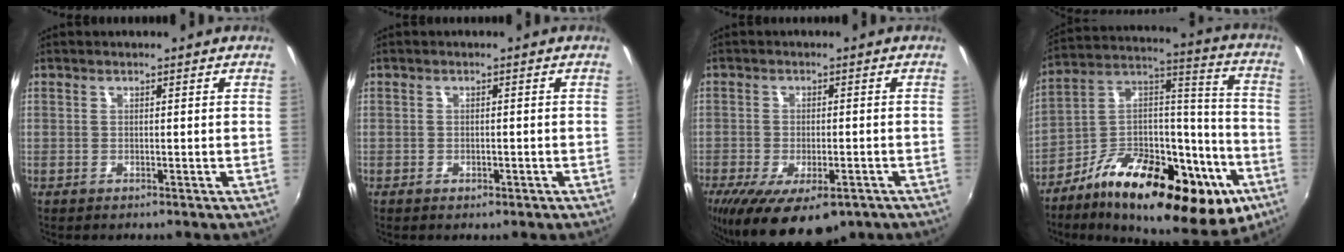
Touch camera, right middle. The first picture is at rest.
{"total": 1.6, "force": [-0.9, 1.0, 0.8], "torque": [-0.014, -0.004, -0.014]}
{"total": 14.3, "force": [-8.8, 6.1, 9.5], "torque": [-0.193, -0.047, -0.130]}
{"total": 28.6, "force": [-15.7, 12.2, 20.5], "torque": [-0.310, 0.019, -0.243]}